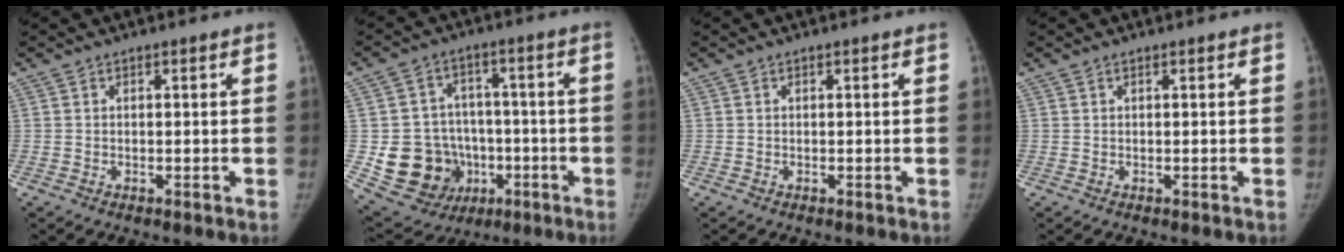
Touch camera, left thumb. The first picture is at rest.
{"total": 15.1, "force": [-3.1, 13.4, 6.1], "torque": [-0.083, 0.029, -0.030]}
{"total": 0.0}
{"total": 0.0}